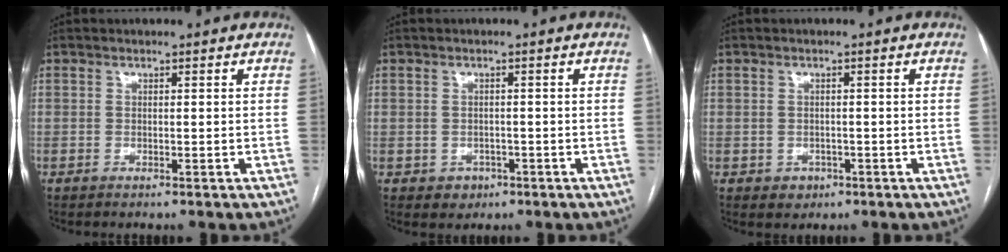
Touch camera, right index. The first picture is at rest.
{"total": 2.8, "force": [-1.1, 2.5, 0.5], "torque": [0.002, 0.007, -0.009]}
{"total": 2.5, "force": [-0.9, 2.3, 0.5], "torque": [0.002, 0.006, -0.007]}